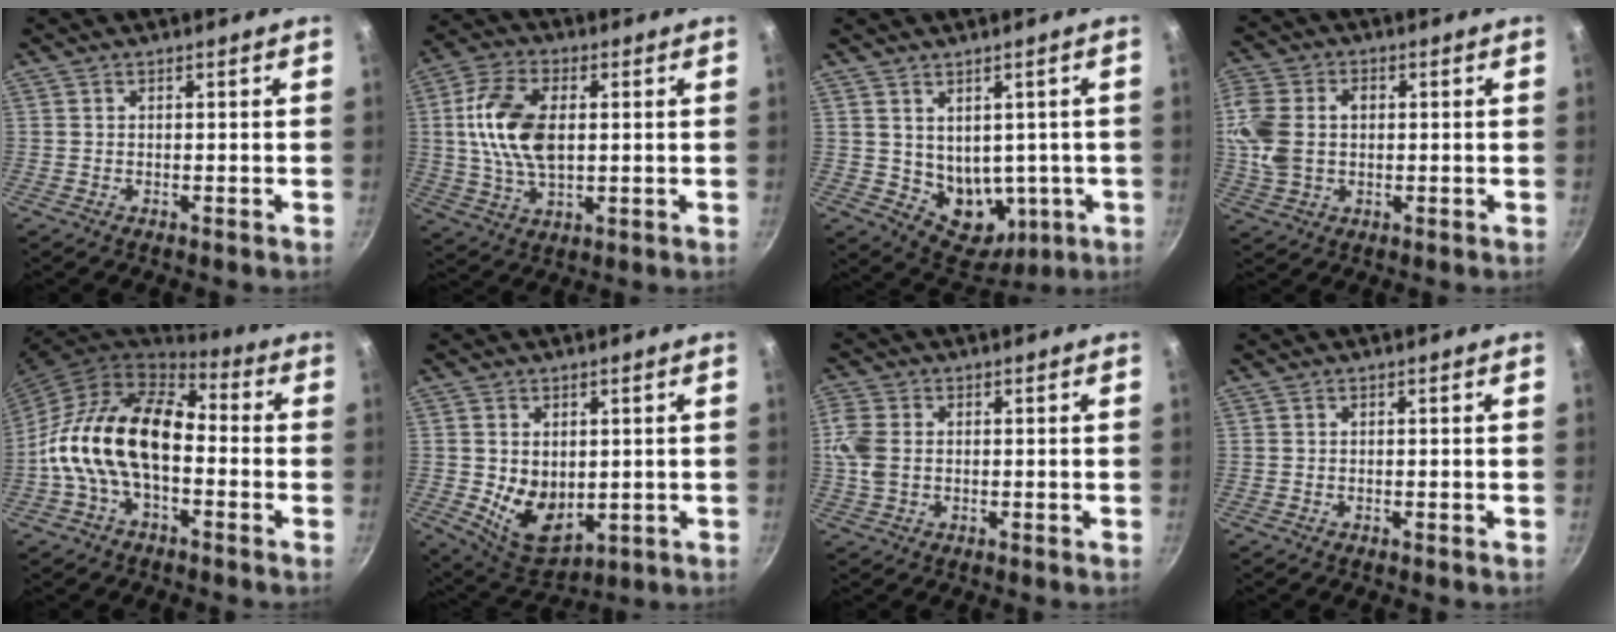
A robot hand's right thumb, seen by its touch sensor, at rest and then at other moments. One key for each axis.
{"total": 13.5, "fx": 1.6, "fy": 7.7, "fz": 10.9, "tx": -0.201, "ty": 0.008, "tz": 0.026}
{"total": 10.2, "fx": 0.0, "fy": 7.9, "fz": 6.4, "tx": -0.063, "ty": -0.012, "tz": 0.030}
{"total": 10.4, "fx": 0.6, "fy": 7.6, "fz": 7.0, "tx": -0.144, "ty": 0.010, "tz": 0.007}
{"total": 18.5, "fx": -2.4, "fy": 11.2, "fz": 14.5, "tx": -0.245, "ty": 0.045, "tz": -0.060}
{"total": 10.0, "fx": 0.0, "fy": 7.1, "fz": 7.1, "tx": -0.097, "ty": -0.026, "tz": 0.023}
{"total": 5.9, "fx": 0.2, "fy": 4.3, "fz": 4.0, "tx": -0.089, "ty": 0.005, "tz": 0.001}
{"total": 0.0}